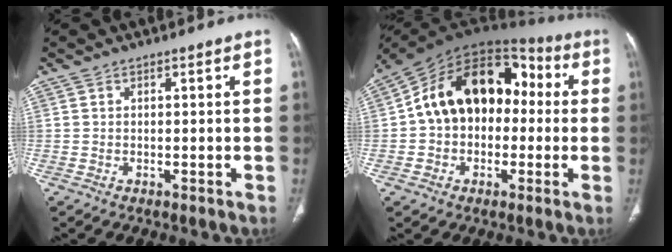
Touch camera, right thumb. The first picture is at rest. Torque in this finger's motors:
{"motor_torque": [-0.10, 1.81, 0.74, 0.15, 0.22]}